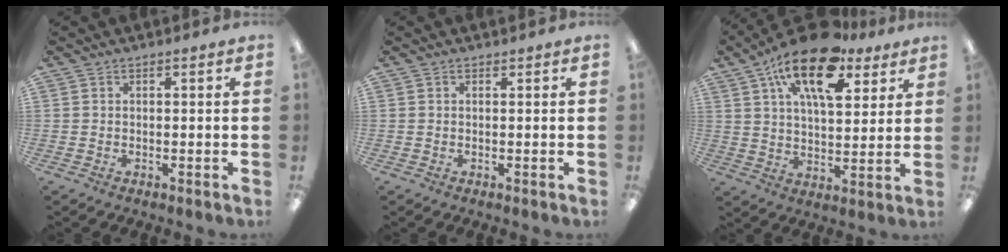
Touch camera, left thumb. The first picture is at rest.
{"total": 0.0}
{"total": 18.2, "force": [10.9, 8.3, 12.0], "torque": [-0.196, -0.044, 0.182]}